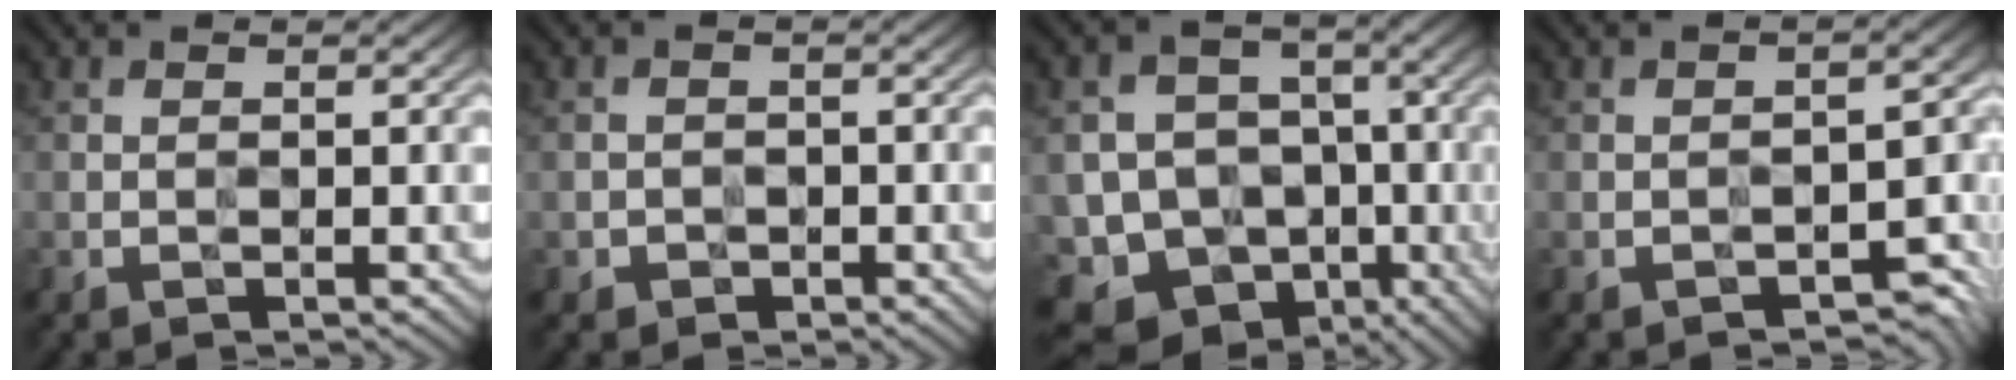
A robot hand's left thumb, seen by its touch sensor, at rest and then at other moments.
{"total": 1.9, "force": [-0.8, 1.7, 0.3], "torque": [0.002, -0.008, -0.015]}
{"total": 14.0, "force": [-6.7, 11.2, 5.1], "torque": [-0.138, -0.028, -0.115]}
{"total": 4.4, "force": [-2.4, 2.0, 3.1], "torque": [-0.039, -0.004, -0.032]}